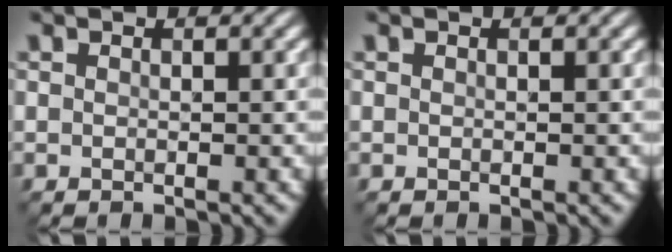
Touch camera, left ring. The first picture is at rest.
{"total": 0.0}